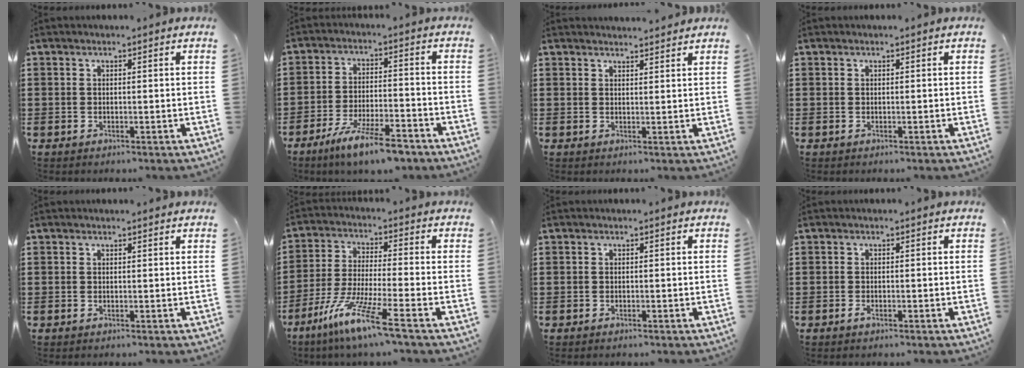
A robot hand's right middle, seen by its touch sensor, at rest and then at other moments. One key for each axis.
{"total": 8.1, "fx": -6.5, "fy": 1.1, "fz": 4.8, "tx": -0.097, "ty": -0.001, "tz": -0.123}
{"total": 1.7, "fx": 1.7, "fy": -0.1, "fz": -0.2, "tx": -0.001, "ty": 0.001, "tz": 0.033}
{"total": 0.0}
{"total": 0.0}
{"total": 9.7, "fx": -6.9, "fy": 0.1, "fz": 6.8, "tx": -0.151, "ty": -0.013, "tz": -0.139}
{"total": 0.5, "fx": -0.5, "fy": 0.1, "fz": 0.1, "tx": -0.004, "ty": -0.001, "tz": -0.009}
{"total": 1.0, "fx": -0.7, "fy": 0.4, "fz": 0.6, "tx": -0.022, "ty": -0.006, "tz": -0.015}